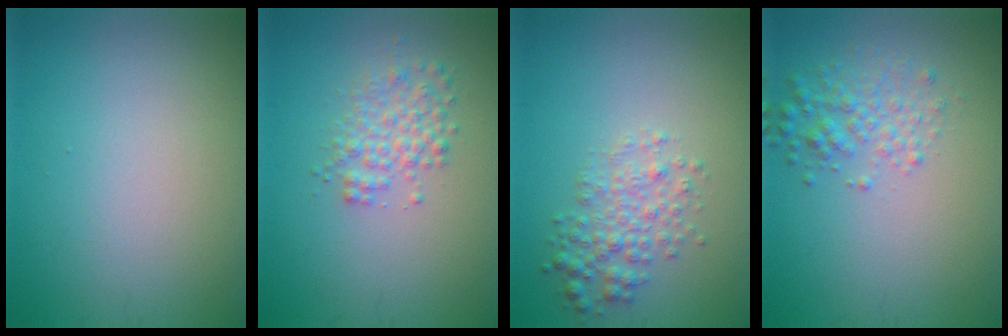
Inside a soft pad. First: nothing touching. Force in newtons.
{"total": 2.6, "press": 2.6, "slide": 0.1}
{"total": 2.8, "press": 2.8, "slide": 0.1}
{"total": 2.4, "press": 2.4, "slide": 0.1}